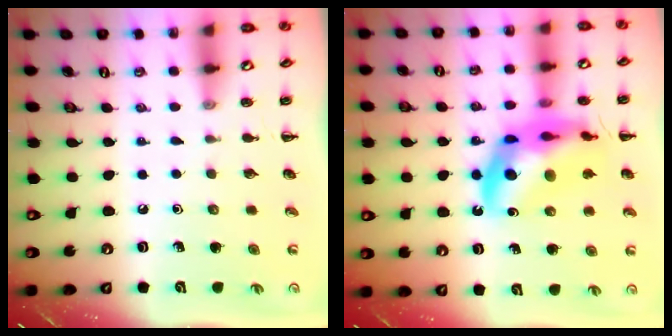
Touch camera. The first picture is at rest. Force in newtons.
{"total": 18.9, "press": 18.3, "slide": 4.4}